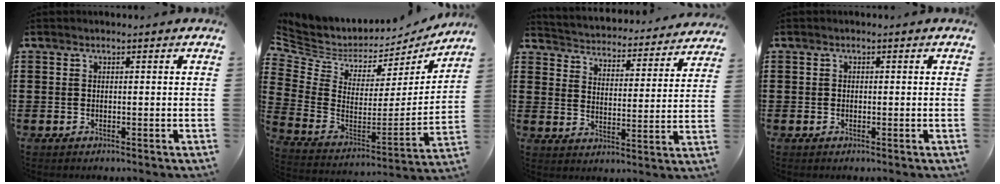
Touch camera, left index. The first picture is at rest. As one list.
[{"total": 4.1, "force": [3.2, 2.4, 0.7], "torque": [-0.043, -0.041, 0.054]}, {"total": 3.3, "force": [3.2, 0.0, -0.4], "torque": [-0.016, -0.034, 0.048]}, {"total": 0.5, "force": [-0.3, 0.5, 0.0], "torque": [-0.002, 0.001, -0.006]}]